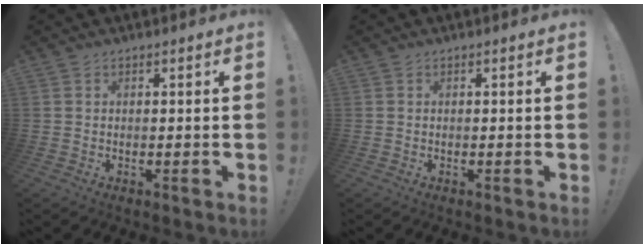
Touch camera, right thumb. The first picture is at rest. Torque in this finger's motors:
{"motor_torque": [-0.05, -0.16, 0.10, 0.01, -0.01]}